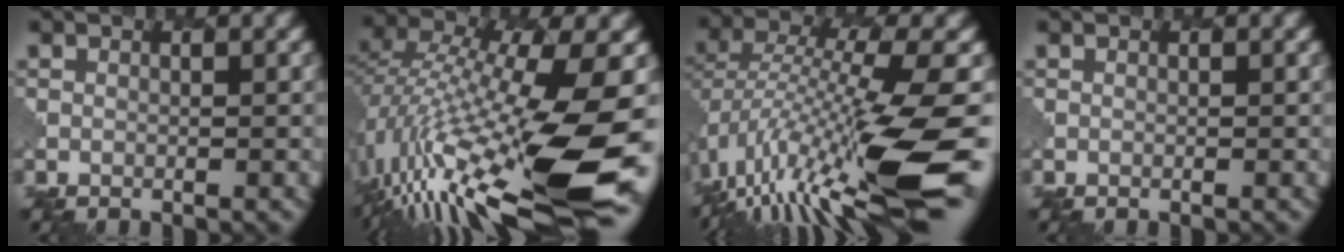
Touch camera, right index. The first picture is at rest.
{"total": 16.4, "force": [-5.4, 4.1, 15.0], "torque": [-0.311, 0.006, -0.101]}
{"total": 13.5, "force": [-5.1, 3.1, 12.1], "torque": [-0.229, 0.009, -0.084]}
{"total": 0.0}